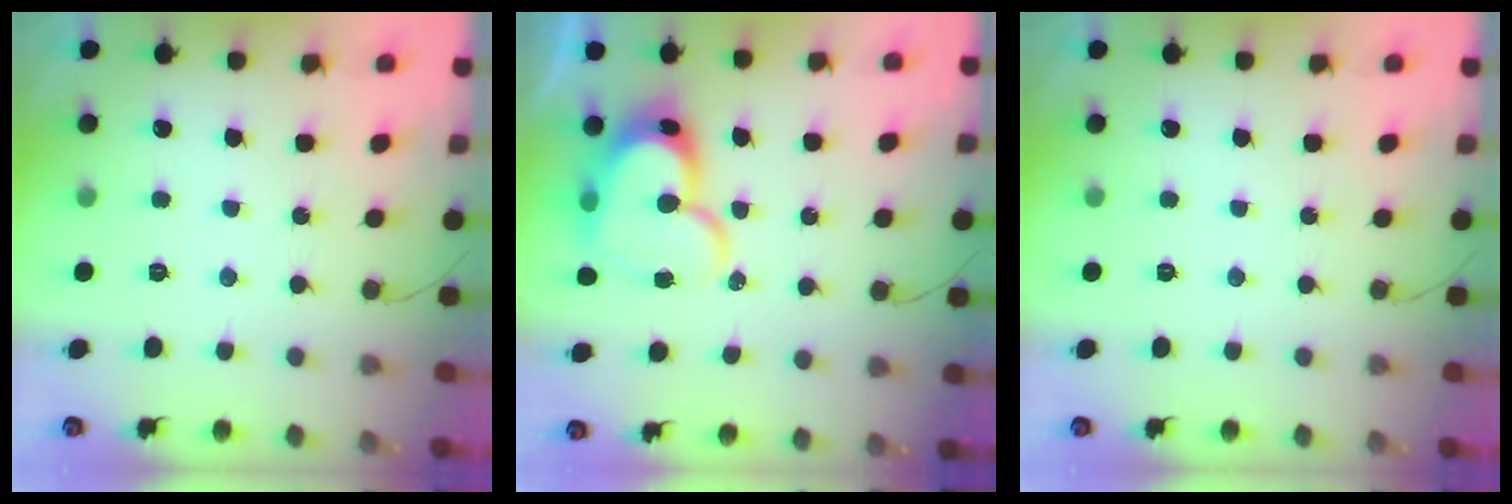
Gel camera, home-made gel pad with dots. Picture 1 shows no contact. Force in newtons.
{"total": 18.2, "press": 18.1, "slide": 1.7}
{"total": 0.0}